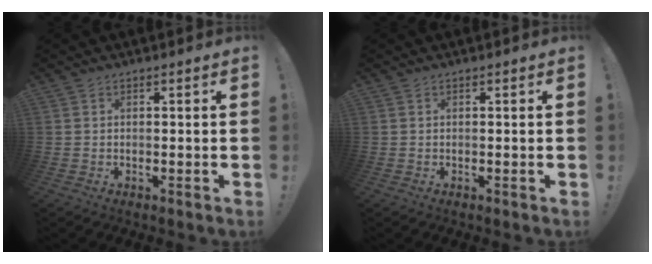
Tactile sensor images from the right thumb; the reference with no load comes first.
{"total": 0.0}